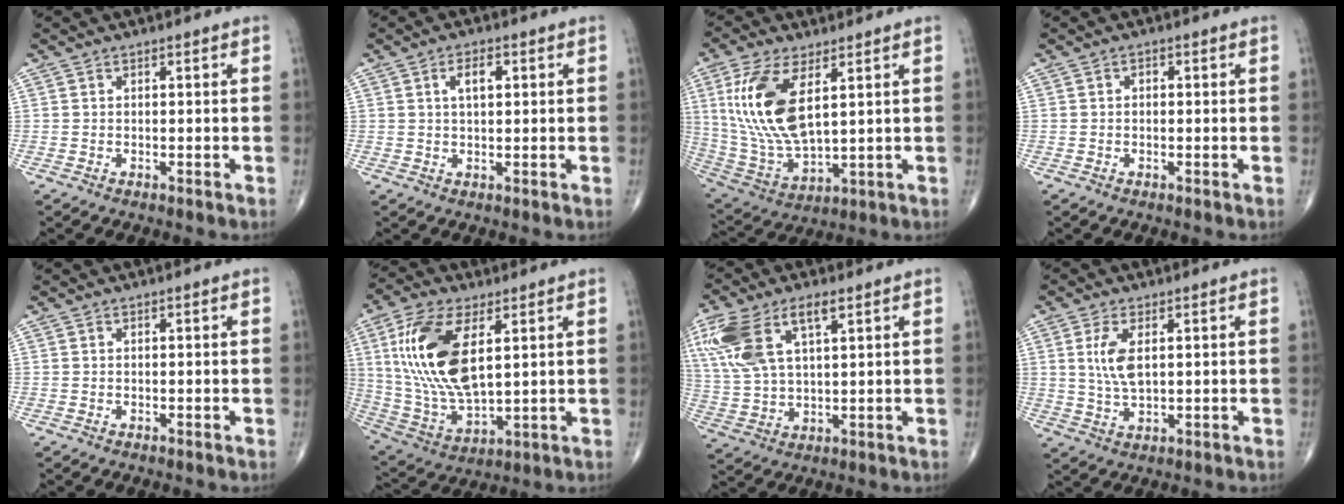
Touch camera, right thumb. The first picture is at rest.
{"total": 3.9, "force": [1.2, 1.9, 3.2], "torque": [-0.053, 0.003, 0.020]}
{"total": 16.8, "force": [4.9, 7.6, 14.2], "torque": [-0.295, -0.022, 0.107]}
{"total": 1.0, "force": [0.1, 0.7, 0.7], "torque": [-0.006, 0.004, -0.001]}
{"total": 0.0}
{"total": 19.0, "force": [5.1, 8.9, 16.1], "torque": [-0.329, -0.020, 0.103]}
{"total": 15.3, "force": [6.6, 6.8, 11.9], "torque": [-0.265, 0.001, 0.131]}
{"total": 6.1, "force": [1.5, 2.7, 5.3], "torque": [-0.112, -0.008, 0.035]}